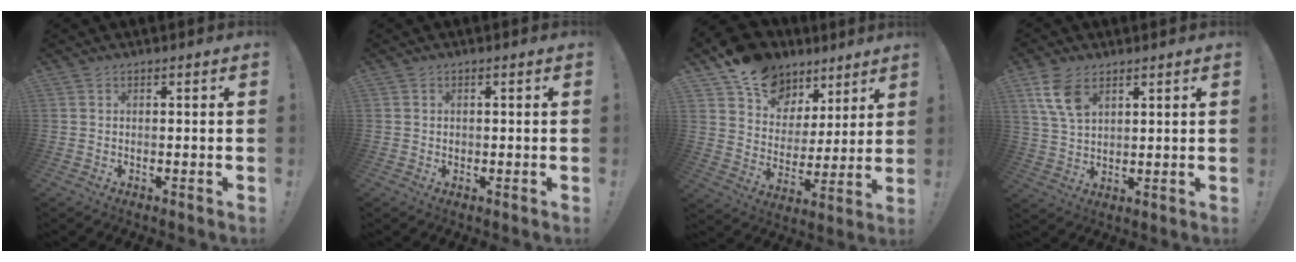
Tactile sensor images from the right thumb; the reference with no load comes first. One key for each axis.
{"total": 0.7, "fx": 0.1, "fy": 0.7, "fz": 0.1, "tx": -0.002, "ty": 0.003, "tz": 0.002}
{"total": 14.3, "fx": 9.9, "fy": 9.3, "fz": 4.4, "tx": -0.071, "ty": -0.068, "tz": 0.186}
{"total": 8.4, "fx": 4.6, "fy": 4.7, "fz": 5.1, "tx": -0.099, "ty": -0.017, "tz": 0.091}